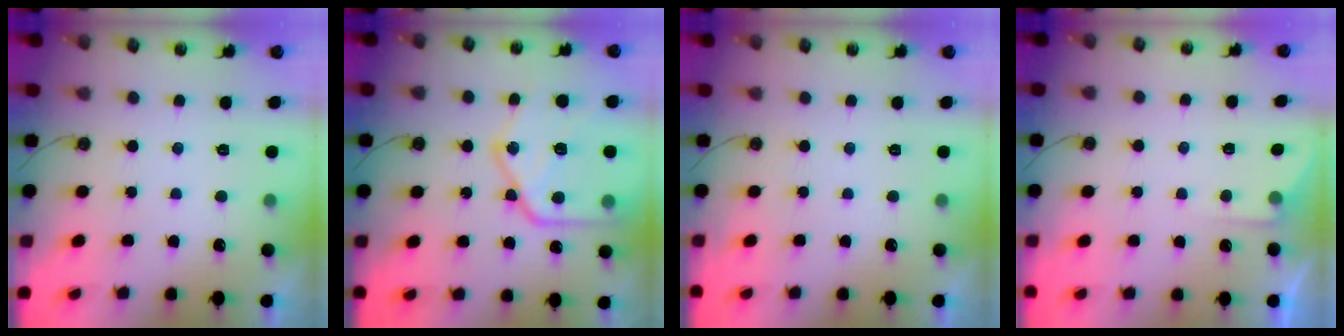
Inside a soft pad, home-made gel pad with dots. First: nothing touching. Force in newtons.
{"total": 21.3, "press": 21.2, "slide": 1.8}
{"total": 0.0}
{"total": 3.2, "press": 3.1, "slide": 0.5}